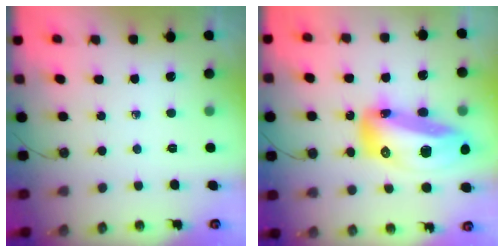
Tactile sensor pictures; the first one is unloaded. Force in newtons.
{"total": 25.3, "press": 23.8, "slide": 8.4}